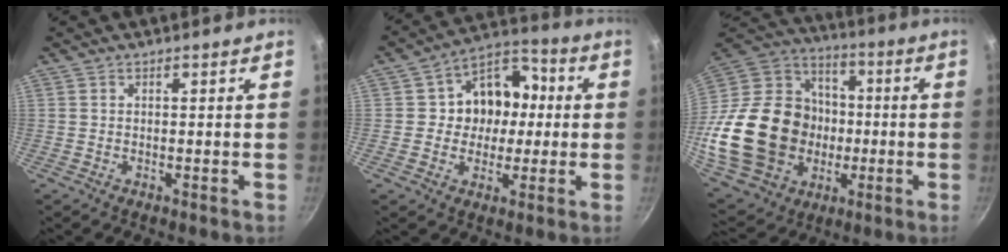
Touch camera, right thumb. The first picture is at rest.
{"total": 12.4, "force": [0.6, 10.5, 6.5], "torque": [-0.050, 0.024, -0.006]}
{"total": 31.2, "force": [-4.3, 24.6, 18.7], "torque": [-0.338, 0.032, -0.047]}